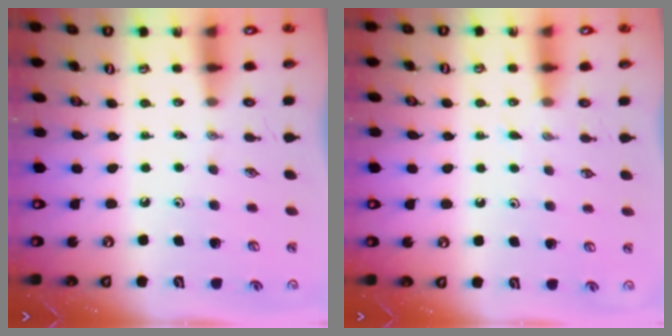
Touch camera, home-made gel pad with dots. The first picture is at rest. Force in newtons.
{"total": 3.0, "press": 3.0, "slide": 0.5}